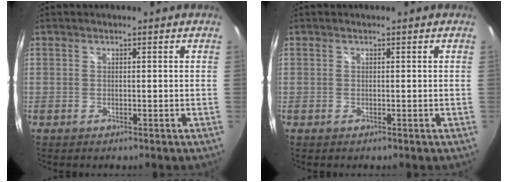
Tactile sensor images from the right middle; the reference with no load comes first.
{"total": 0.0}